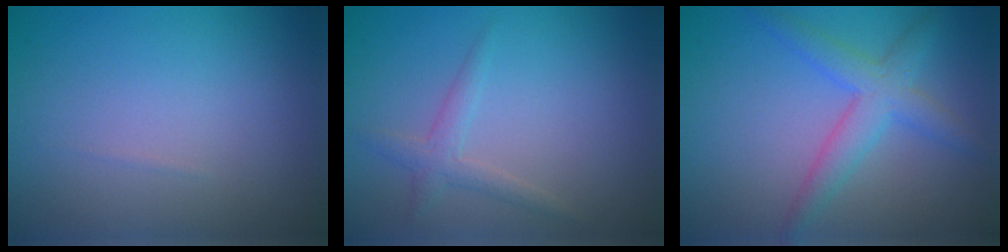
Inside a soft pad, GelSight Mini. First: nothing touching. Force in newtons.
{"total": 1.8, "press": 1.8, "slide": 0.1}
{"total": 3.7, "press": 3.7, "slide": 0.1}